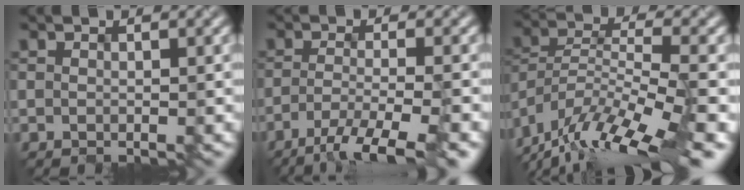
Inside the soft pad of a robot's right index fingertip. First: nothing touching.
{"total": 6.2, "force": [-4.0, 1.1, 4.6], "torque": [-0.069, -0.004, -0.068]}
{"total": 13.6, "force": [-10.6, 2.9, 8.0], "torque": [-0.156, 0.006, -0.176]}